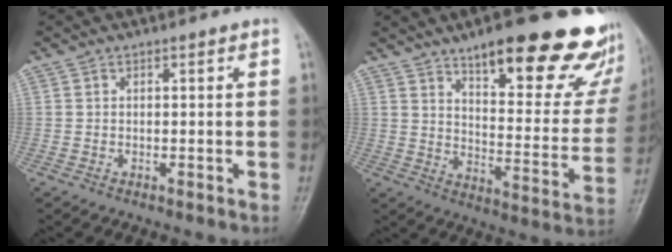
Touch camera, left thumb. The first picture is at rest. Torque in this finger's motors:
{"motor_torque": [1.71, 1.71, 1.42, -1.35, 0.12]}